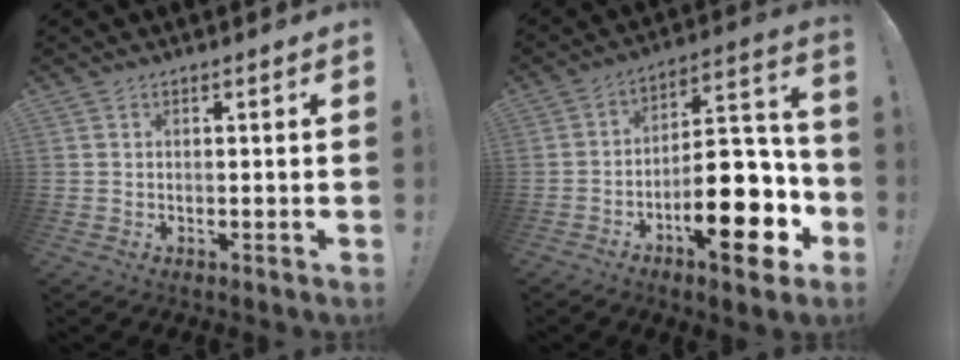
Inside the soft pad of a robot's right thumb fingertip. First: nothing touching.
{"total": 21.3, "force": [-8.1, 8.9, 17.6], "torque": [-0.253, 0.050, -0.120]}